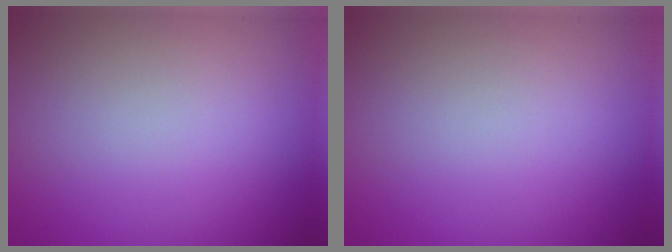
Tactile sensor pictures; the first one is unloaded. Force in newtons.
{"total": 0.0}